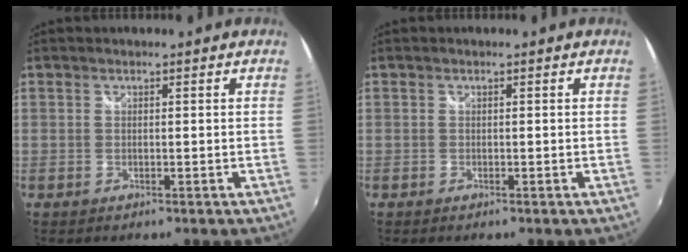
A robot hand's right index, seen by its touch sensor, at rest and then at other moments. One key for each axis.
{"total": 0.0}